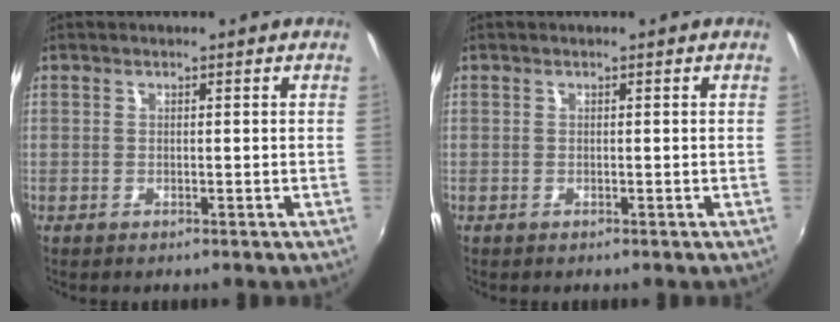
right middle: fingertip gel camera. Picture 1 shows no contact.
{"total": 0.0}